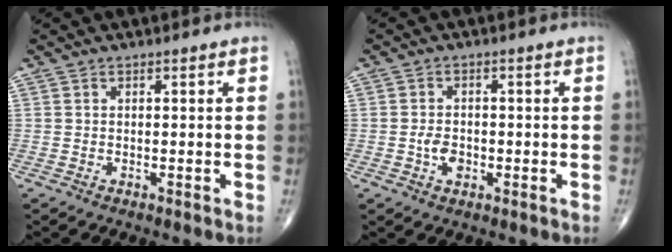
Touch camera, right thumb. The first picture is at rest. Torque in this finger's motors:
{"motor_torque": [0.50, 0.39, 0.11, -0.27, 0.12]}